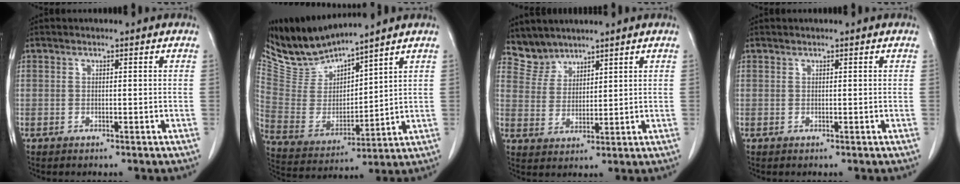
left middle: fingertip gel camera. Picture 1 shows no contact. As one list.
[{"total": 9.5, "force": [9.4, 0.3, 1.5], "torque": [-0.055, -0.007, 0.207]}, {"total": 4.4, "force": [4.2, 1.4, -0.5], "torque": [0.007, 0.006, 0.094]}, {"total": 0.0}]